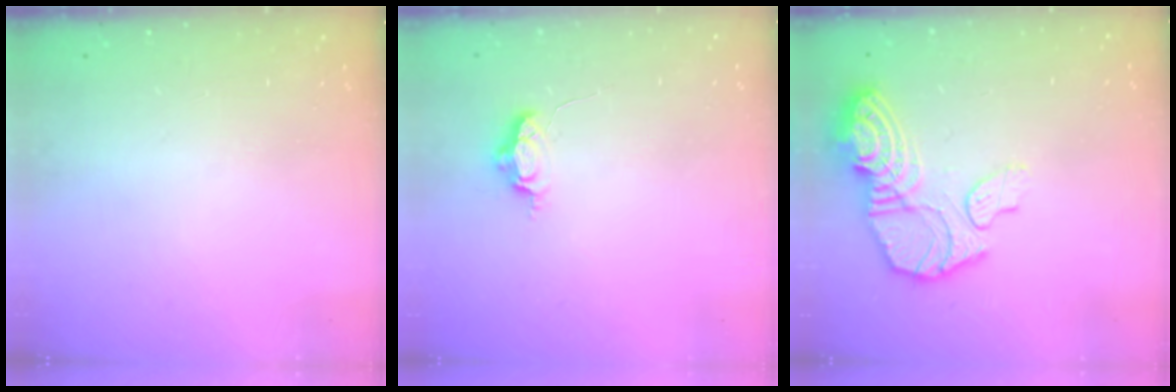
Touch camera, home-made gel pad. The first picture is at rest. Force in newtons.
{"total": 5.3, "press": 5.3, "slide": 0.4}
{"total": 15.8, "press": 15.8, "slide": 1.5}